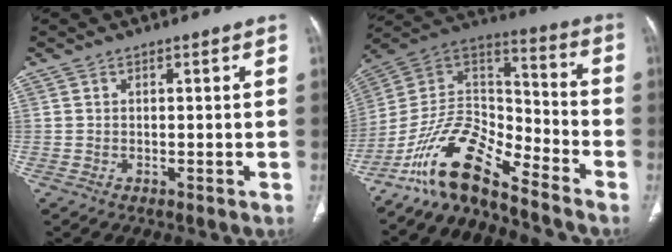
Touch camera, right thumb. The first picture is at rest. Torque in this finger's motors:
{"motor_torque": [0.46, 0.21, 1.43, -1.33, 0.15]}